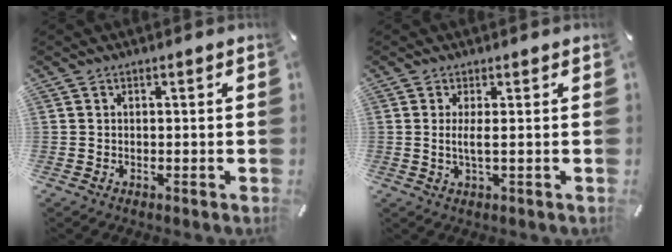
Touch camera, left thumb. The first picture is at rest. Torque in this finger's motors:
{"motor_torque": [-0.08, -0.12, 0.23, 0.24, 0.08]}